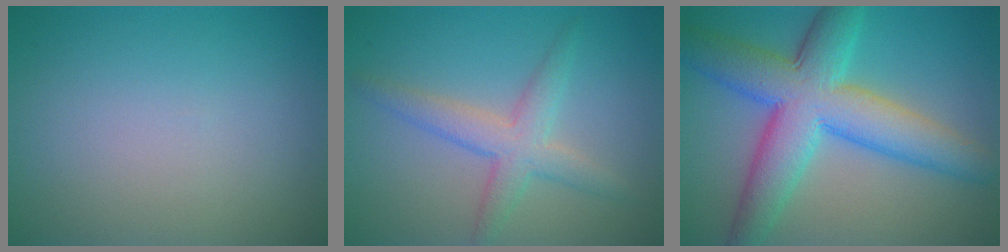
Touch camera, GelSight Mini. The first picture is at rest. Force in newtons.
{"total": 3.5, "press": 3.5, "slide": 0.2}
{"total": 9.7, "press": 9.7, "slide": 0.1}